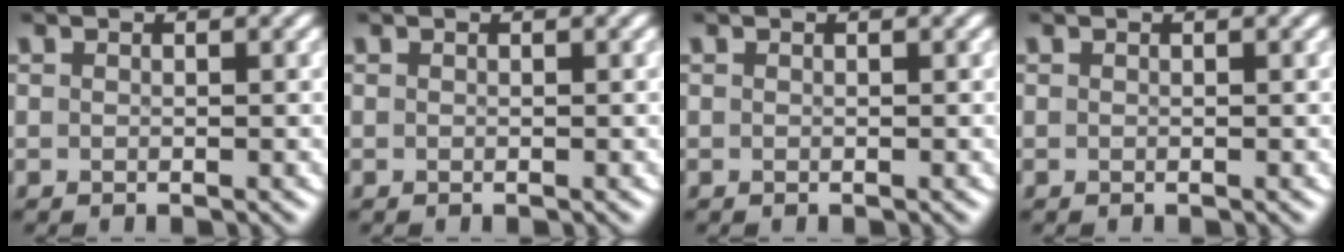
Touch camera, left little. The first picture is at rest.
{"total": 0.0}
{"total": 0.0}
{"total": 0.0}